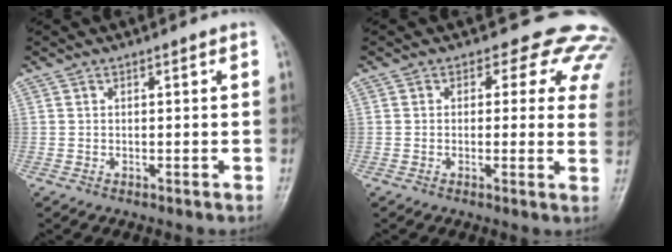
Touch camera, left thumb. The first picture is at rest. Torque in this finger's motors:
{"motor_torque": [0.51, 0.32, 0.35, -0.22, 0.10]}